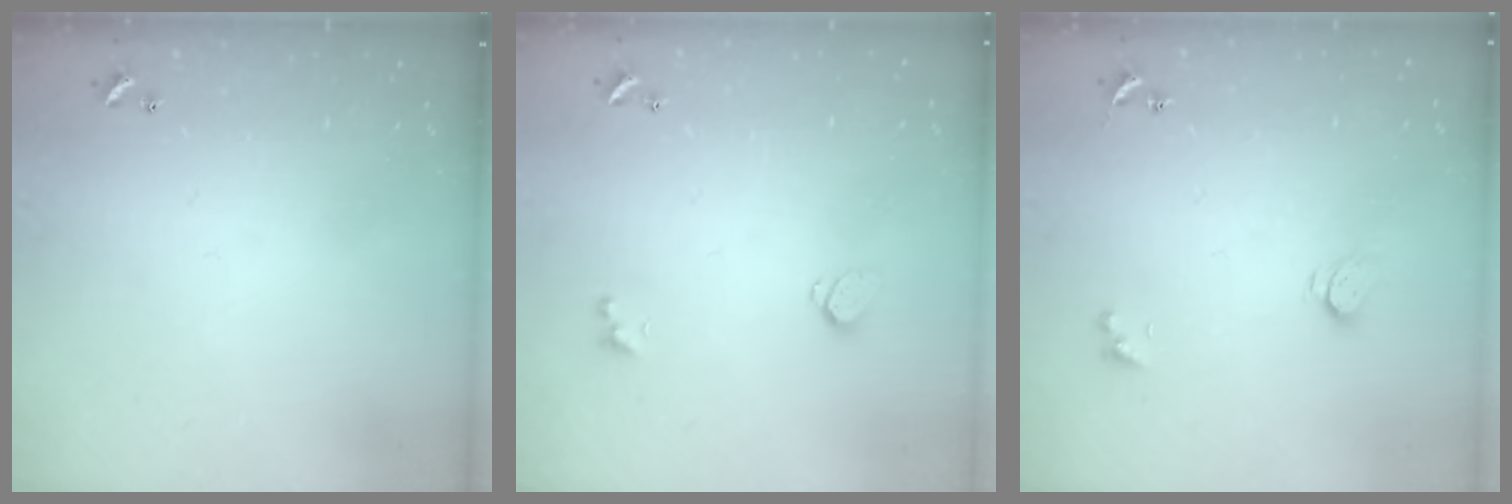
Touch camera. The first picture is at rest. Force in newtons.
{"total": 0.8, "press": 0.6, "slide": 0.4}
{"total": 2.6, "press": 2.6, "slide": 0.2}